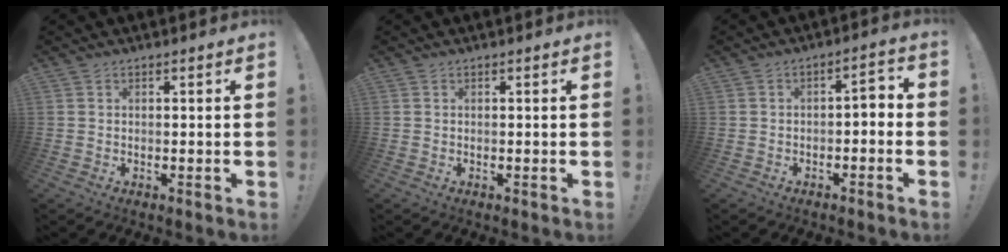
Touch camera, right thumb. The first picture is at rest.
{"total": 0.0}
{"total": 3.8, "force": [-2.1, 1.6, 2.8], "torque": [-0.046, 0.011, -0.042]}